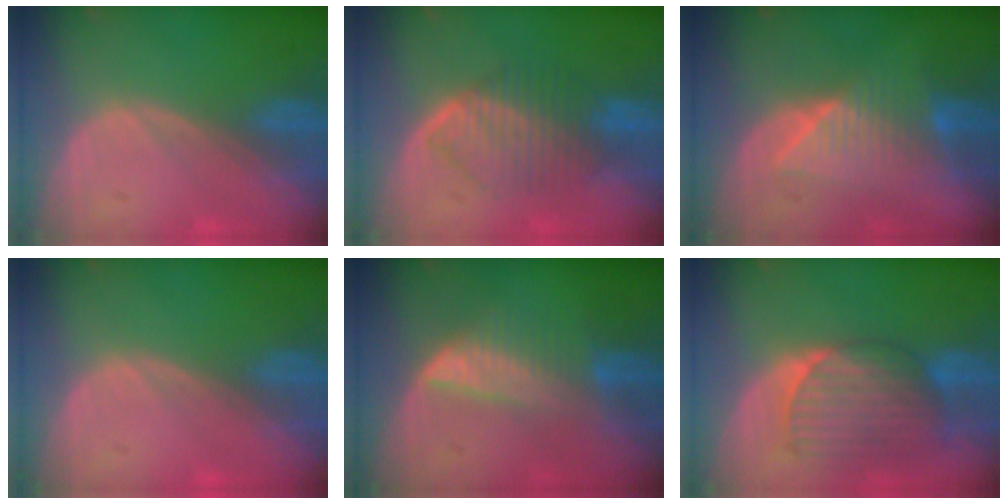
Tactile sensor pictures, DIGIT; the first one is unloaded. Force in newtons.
{"total": 6.7, "press": 6.7, "slide": 0.7}
{"total": 7.4, "press": 7.2, "slide": 1.6}
{"total": 0.0}
{"total": 6.4, "press": 5.9, "slide": 2.5}
{"total": 9.0, "press": 8.4, "slide": 3.3}